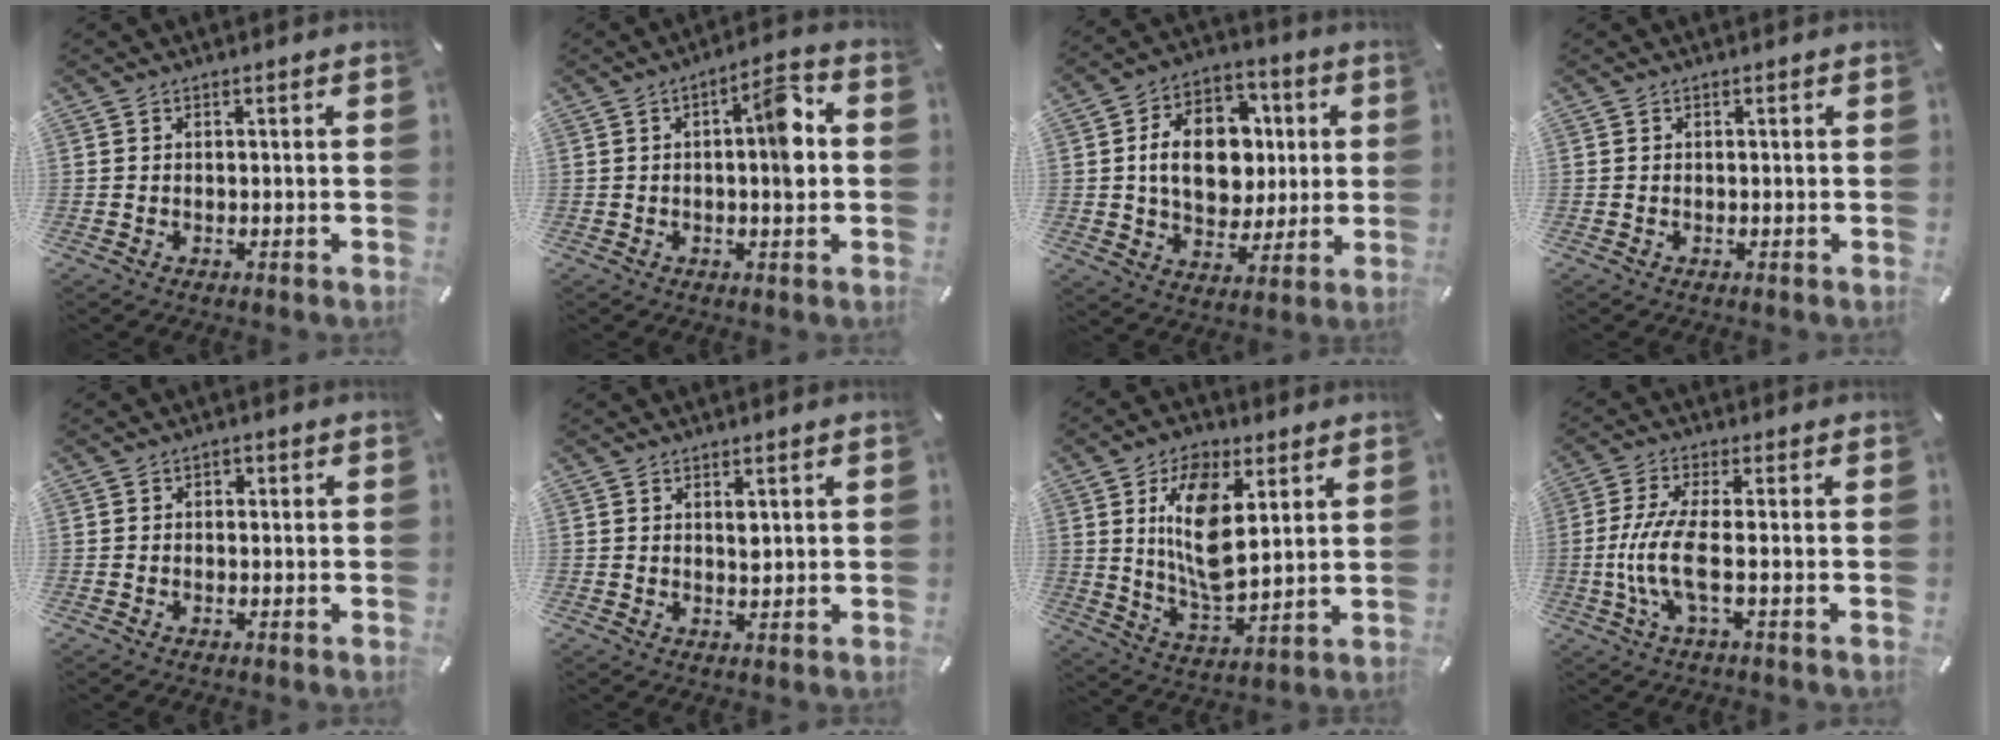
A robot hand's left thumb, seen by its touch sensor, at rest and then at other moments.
{"total": 8.9, "force": [0.5, 2.8, 8.5], "torque": [-0.106, 0.000, -0.002]}
{"total": 15.6, "force": [1.0, 12.0, 9.9], "torque": [-0.182, 0.010, 0.019]}
{"total": 0.0}
{"total": 1.0, "force": [-0.3, 0.9, 0.4], "torque": [-0.008, 0.006, -0.008]}
{"total": 2.0, "force": [1.0, 1.0, 1.4], "torque": [-0.024, -0.002, 0.016]}
{"total": 13.5, "force": [4.8, 7.4, 10.2], "torque": [-0.207, -0.008, 0.083]}
{"total": 9.5, "force": [-1.1, 2.2, 9.2], "torque": [-0.204, -0.021, -0.025]}